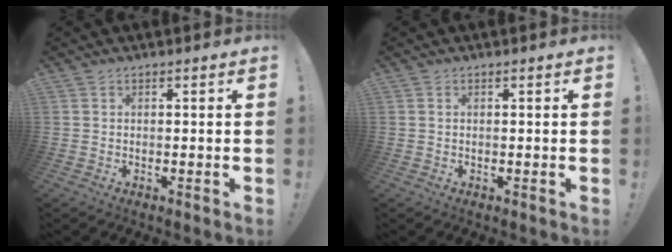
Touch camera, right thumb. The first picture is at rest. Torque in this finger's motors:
{"motor_torque": [0.01, -0.01, 0.09, 0.04, 0.00]}